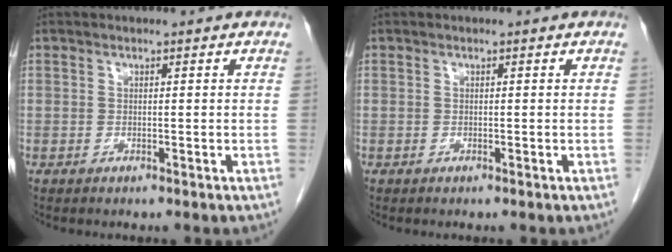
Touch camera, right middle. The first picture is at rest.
{"total": 0.0}